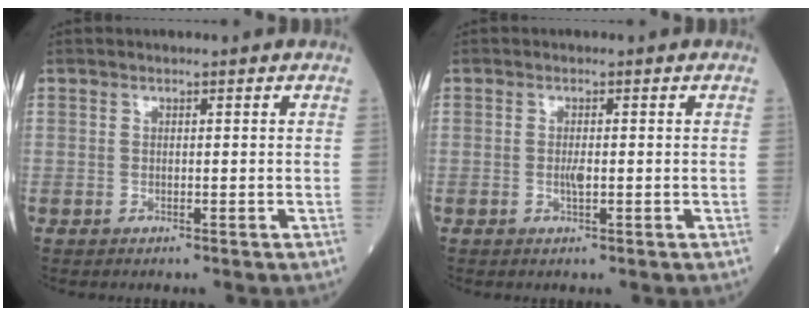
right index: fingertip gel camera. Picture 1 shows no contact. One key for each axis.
{"total": 1.4, "fx": -0.2, "fy": 0.2, "fz": 1.4, "tx": -0.031, "ty": -0.002, "tz": -0.003}